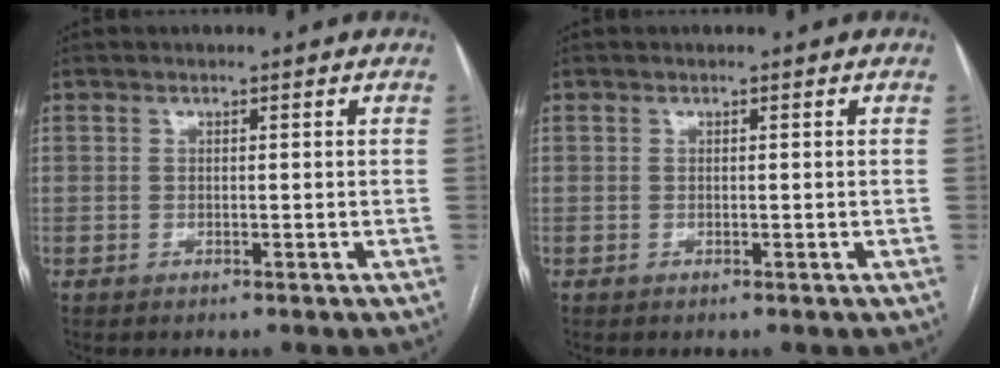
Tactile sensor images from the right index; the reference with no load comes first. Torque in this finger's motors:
{"motor_torque": [0.00, 0.00, 0.00, 0.00]}